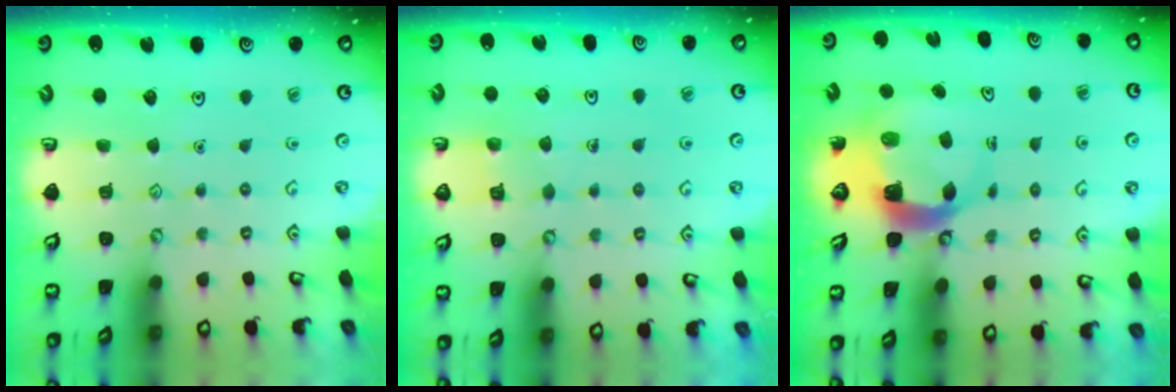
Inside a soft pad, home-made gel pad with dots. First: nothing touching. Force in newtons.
{"total": 3.4, "press": 3.4, "slide": 0.3}
{"total": 6.4, "press": 6.3, "slide": 0.9}